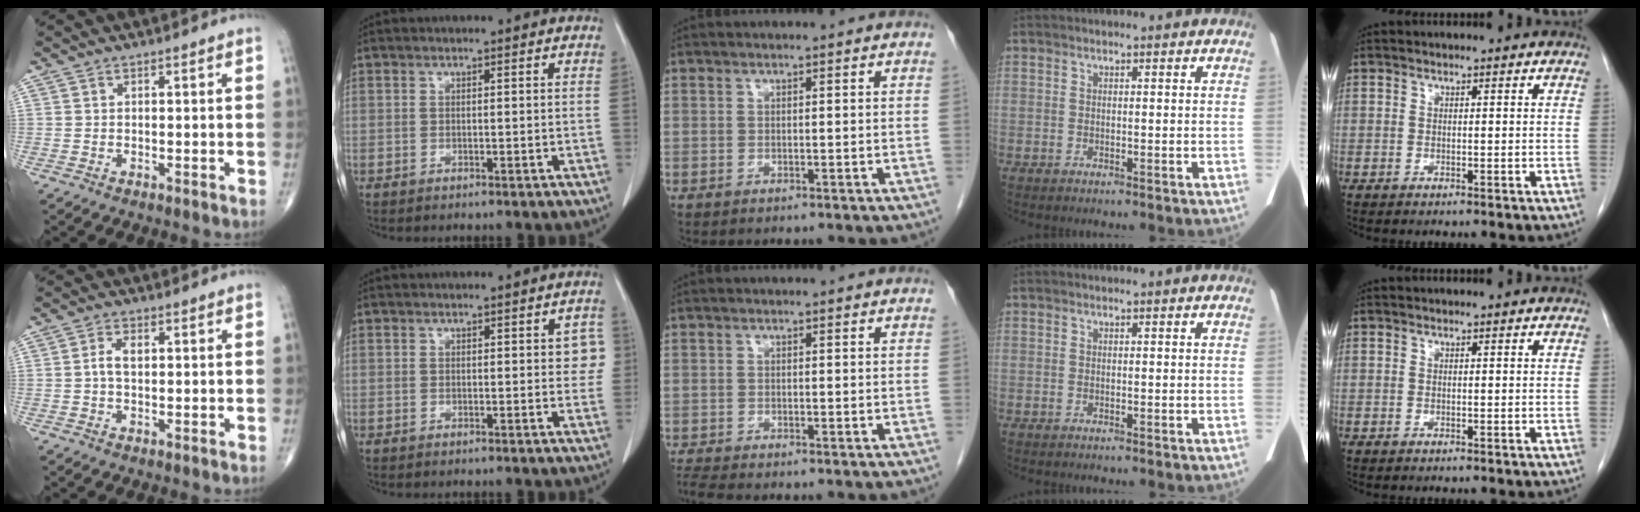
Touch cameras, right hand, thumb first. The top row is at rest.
{"thumb": {"total": 2.7, "force": [0.2, 1.5, 2.2], "torque": [-0.047, 0.008, 0.002]}, "index": {"total": 3.0, "force": [0.5, 1.6, 2.5], "torque": [-0.012, 0.009, 0.002]}, "middle": {"total": 2.2, "force": [-2.0, -0.5, 0.6], "torque": [-0.022, -0.012, -0.042]}}